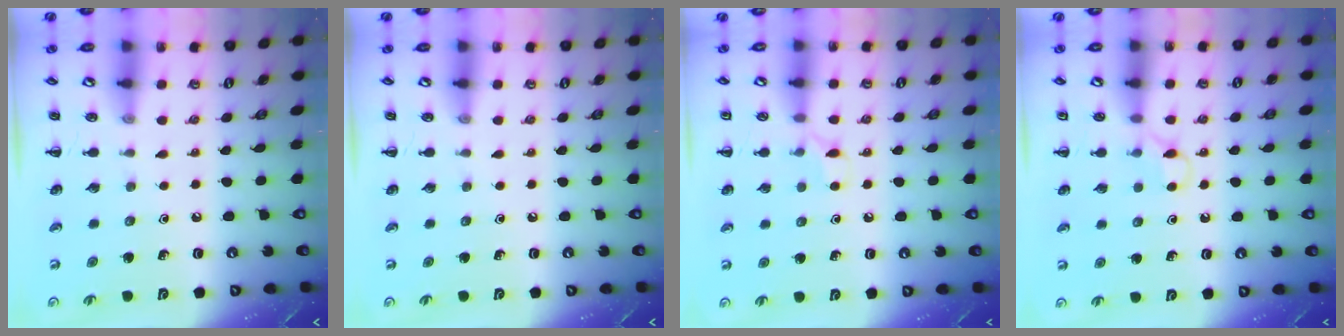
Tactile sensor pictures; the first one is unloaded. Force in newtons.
{"total": 0.0}
{"total": 5.0, "press": 4.7, "slide": 1.4}
{"total": 4.9, "press": 4.7, "slide": 1.5}